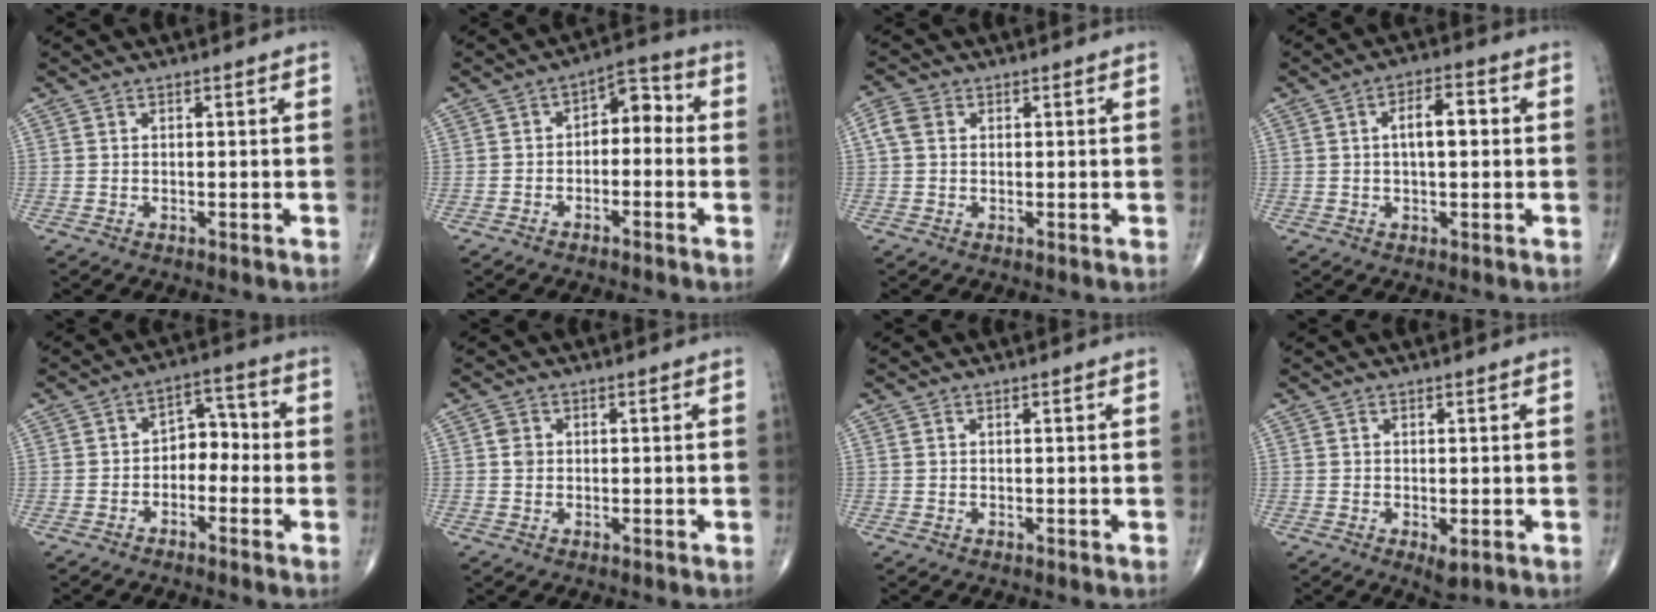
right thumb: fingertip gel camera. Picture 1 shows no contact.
{"total": 5.9, "force": [-0.9, 3.8, 4.4], "torque": [-0.037, 0.044, -0.026]}
{"total": 3.2, "force": [0.7, 2.5, 1.9], "torque": [-0.045, 0.011, 0.010]}
{"total": 6.3, "force": [0.7, 2.8, 5.6], "torque": [-0.084, 0.012, 0.006]}
{"total": 5.9, "force": [-1.4, 4.1, 4.0], "torque": [-0.030, 0.036, -0.037]}
{"total": 1.9, "force": [0.2, 1.6, 0.9], "torque": [-0.010, 0.002, 0.004]}
{"total": 0.0}
{"total": 2.4, "force": [-0.5, 1.0, 2.1], "torque": [-0.030, -0.005, -0.002]}